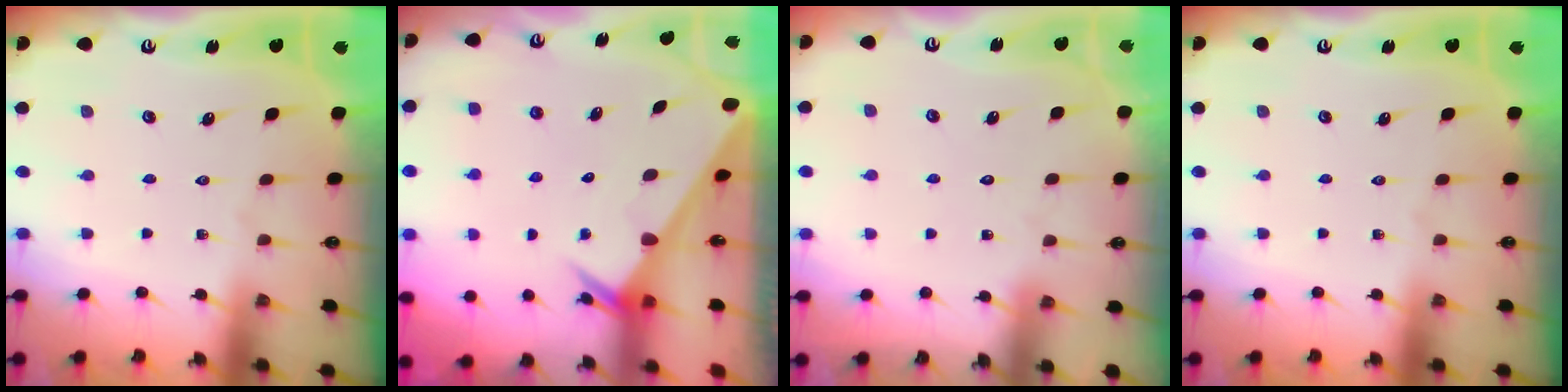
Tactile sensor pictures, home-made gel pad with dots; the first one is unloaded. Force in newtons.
{"total": 2.4, "press": 2.4, "slide": 0.0}
{"total": 1.9, "press": 1.9, "slide": 0.1}
{"total": 0.0}